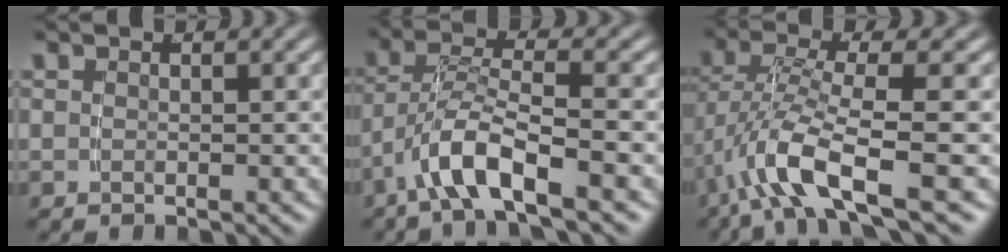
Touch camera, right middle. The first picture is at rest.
{"total": 4.3, "force": [-2.1, 1.1, 3.6], "torque": [-0.076, -0.008, -0.030]}
{"total": 5.4, "force": [-2.2, 1.1, 4.8], "torque": [-0.109, -0.019, -0.023]}